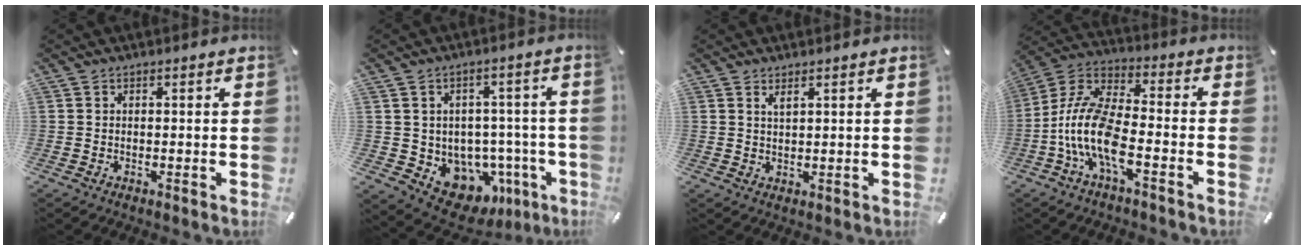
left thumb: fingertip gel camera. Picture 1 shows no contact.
{"total": 9.2, "force": [-3.4, 7.8, 3.5], "torque": [-0.033, 0.003, -0.043]}
{"total": 1.7, "force": [1.4, 0.4, 1.0], "torque": [-0.020, -0.001, 0.025]}
{"total": 13.8, "force": [-5.3, 5.9, 11.3], "torque": [-0.246, -0.005, -0.097]}